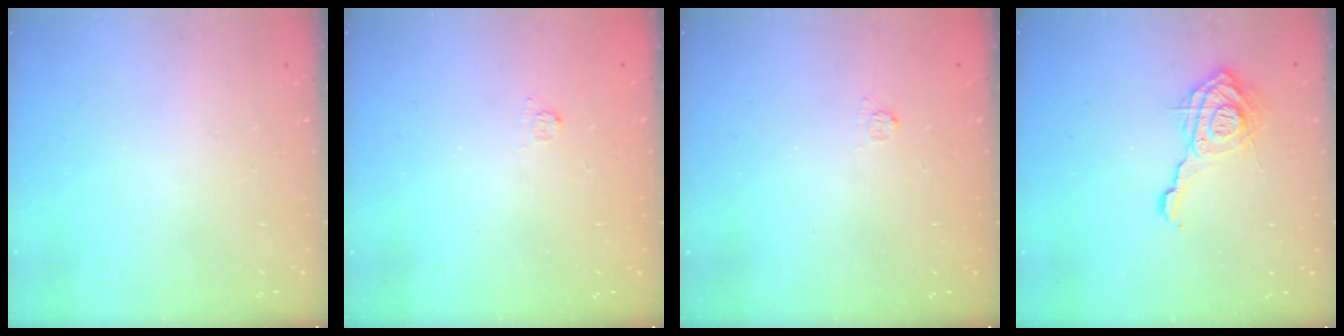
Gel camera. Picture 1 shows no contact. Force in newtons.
{"total": 2.2, "press": 2.0, "slide": 0.9}
{"total": 2.2, "press": 2.0, "slide": 0.9}
{"total": 14.2, "press": 14.1, "slide": 1.8}